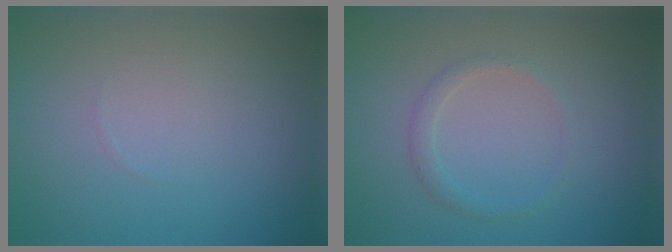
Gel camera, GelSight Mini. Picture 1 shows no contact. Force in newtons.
{"total": 1.3, "press": 1.3, "slide": 0.0}